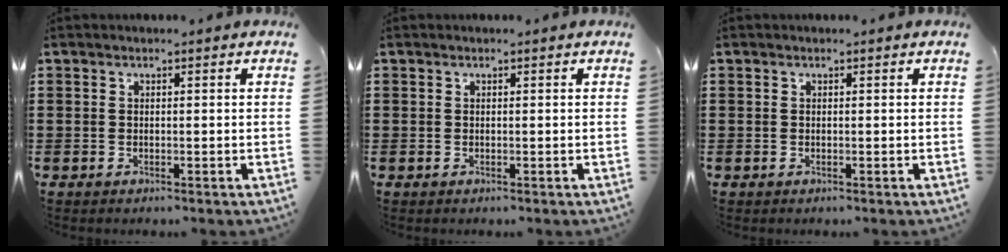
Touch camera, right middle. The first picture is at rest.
{"total": 0.0}
{"total": 0.0}